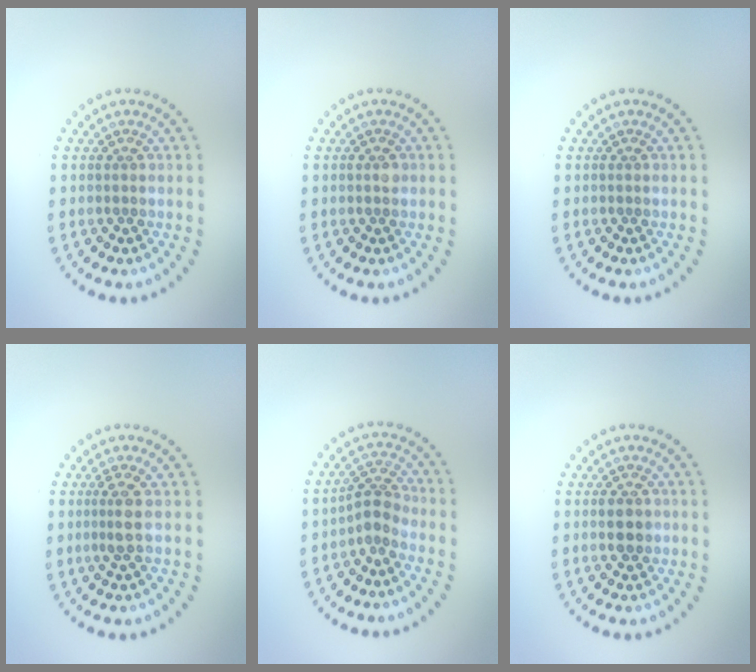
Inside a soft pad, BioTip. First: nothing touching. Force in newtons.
{"total": 1.0, "press": 1.0, "slide": 0.1}
{"total": 0.0}
{"total": 1.8, "press": 1.5, "slide": 0.9}
{"total": 2.3, "press": 1.8, "slide": 1.5}
{"total": 2.4, "press": 2.4, "slide": 0.2}